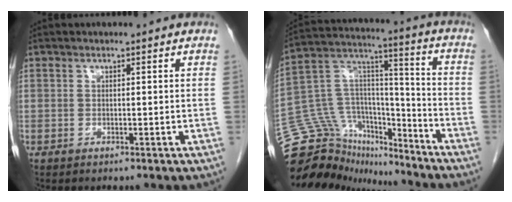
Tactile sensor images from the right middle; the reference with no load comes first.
{"total": 19.1, "force": [-17.4, 6.9, 3.7], "torque": [-0.068, 0.075, -0.287]}